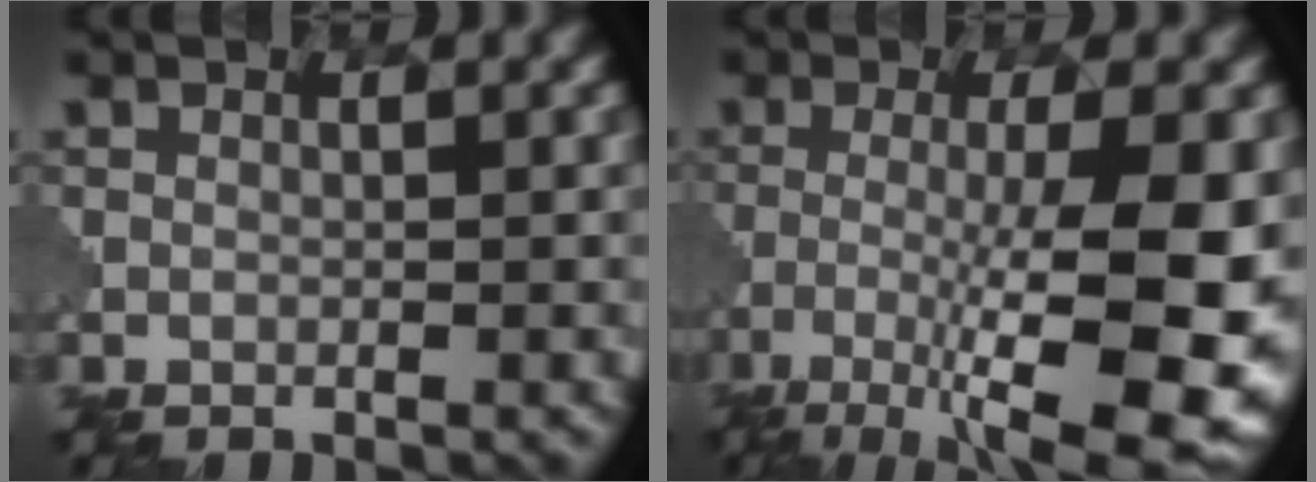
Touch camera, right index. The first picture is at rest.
{"total": 11.2, "force": [-3.4, 2.5, 10.4], "torque": [-0.171, -0.012, -0.051]}